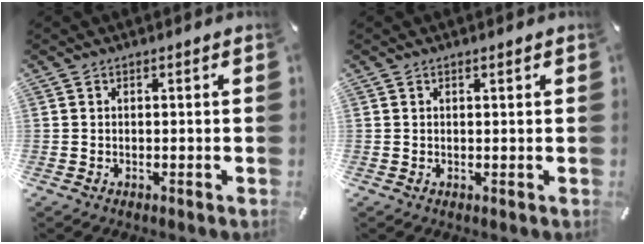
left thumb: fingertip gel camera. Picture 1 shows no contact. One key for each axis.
{"total": 0.7, "fx": 0.4, "fy": 0.1, "fz": 0.6, "tx": -0.011, "ty": 0.001, "tz": 0.007}